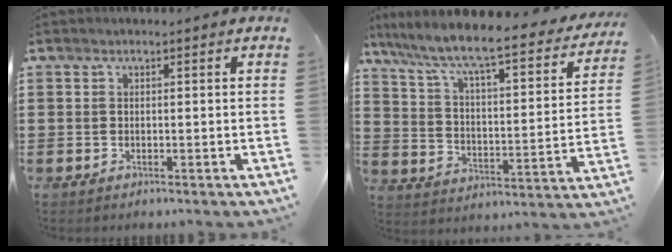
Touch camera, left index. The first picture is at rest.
{"total": 6.9, "force": [6.0, 0.3, 3.5], "torque": [-0.098, -0.053, 0.092]}